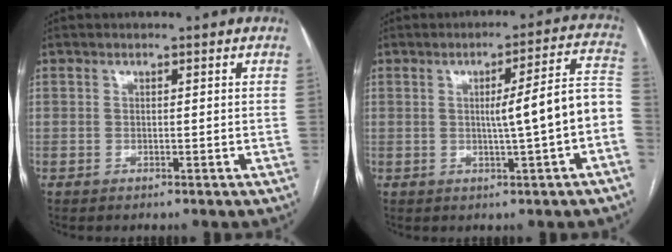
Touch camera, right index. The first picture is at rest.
{"total": 9.5, "force": [-1.4, -0.4, 9.4], "torque": [-0.121, 0.022, -0.020]}